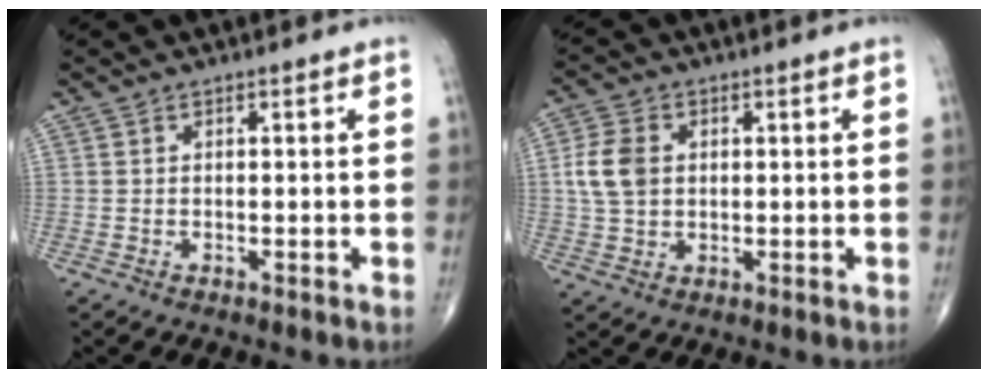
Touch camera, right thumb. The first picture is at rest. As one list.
[{"total": 7.1, "force": [1.0, 5.1, 4.8], "torque": [-0.093, 0.003, 0.020]}]